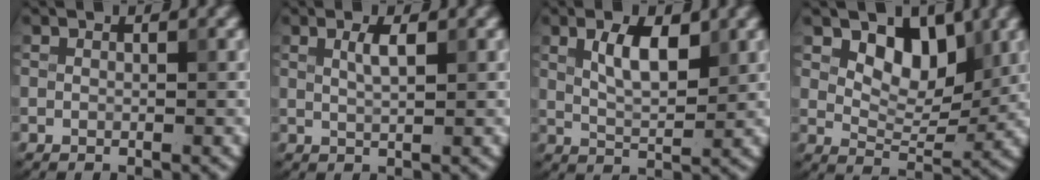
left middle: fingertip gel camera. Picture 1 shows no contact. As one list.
[{"total": 1.6, "force": [0.7, 0.4, 1.4], "torque": [-0.028, 0.001, 0.011]}, {"total": 3.8, "force": [1.6, 1.5, 3.1], "torque": [-0.062, 0.002, 0.031]}, {"total": 4.9, "force": [2.5, 2.9, 3.1], "torque": [-0.047, -0.013, 0.033]}]